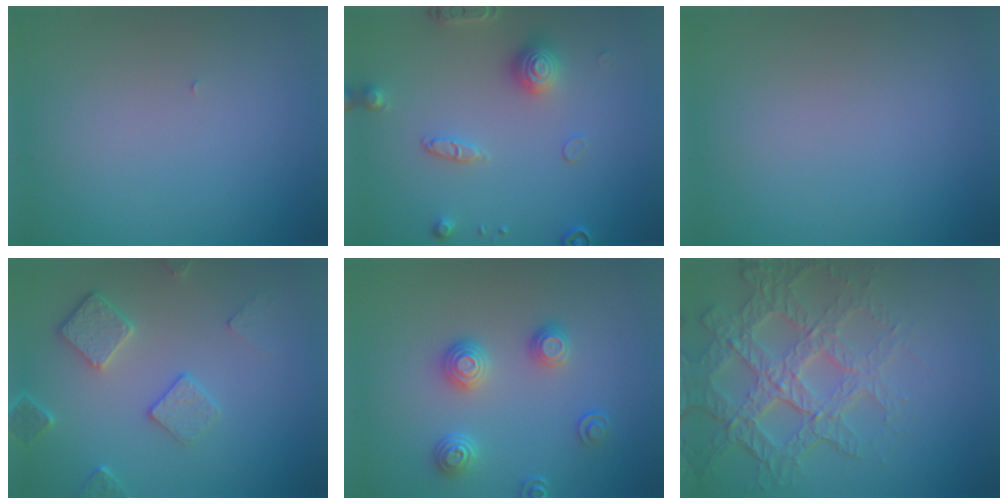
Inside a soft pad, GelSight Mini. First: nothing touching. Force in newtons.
{"total": 3.3, "press": 3.1, "slide": 1.1}
{"total": 0.0}
{"total": 3.6, "press": 3.0, "slide": 2.0}
{"total": 3.2, "press": 2.8, "slide": 1.5}
{"total": 6.8, "press": 5.0, "slide": 4.7}